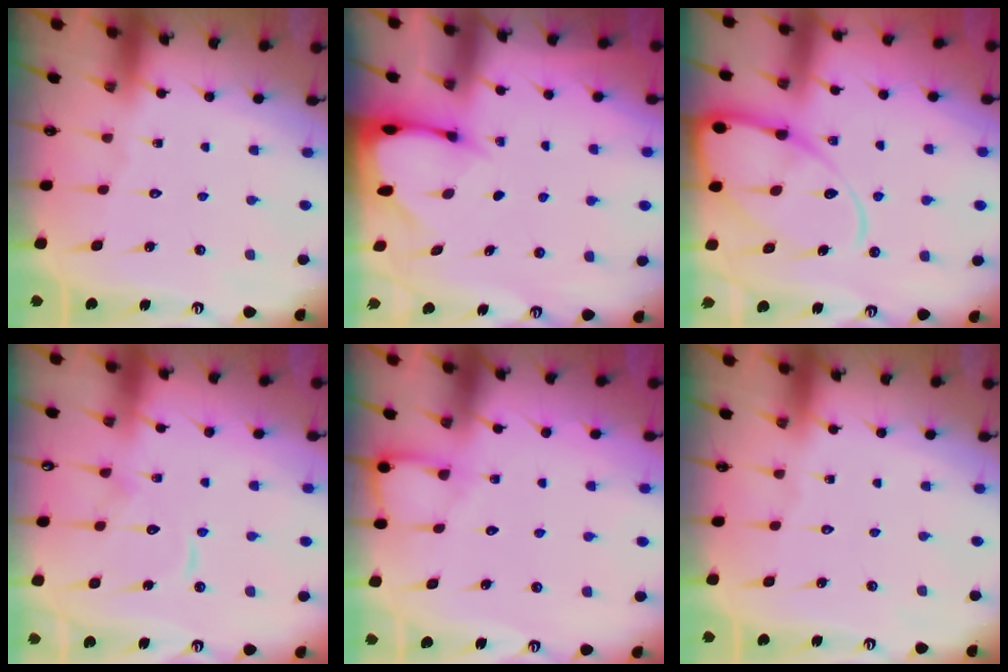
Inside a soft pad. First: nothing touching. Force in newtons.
{"total": 3.2, "press": 3.2, "slide": 0.3}
{"total": 14.1, "press": 14.0, "slide": 1.3}
{"total": 9.0, "press": 9.0, "slide": 0.7}
{"total": 4.8, "press": 4.8, "slide": 0.5}
{"total": 0.0}